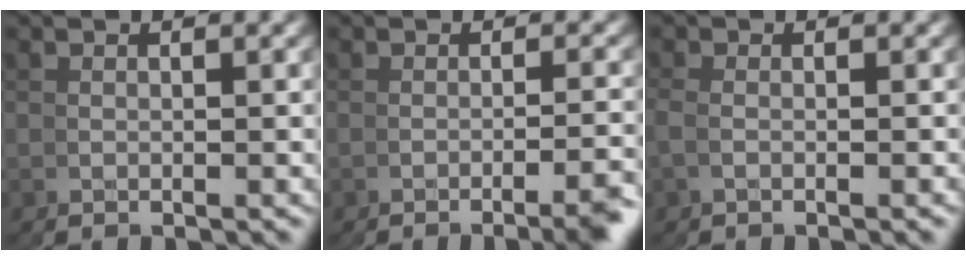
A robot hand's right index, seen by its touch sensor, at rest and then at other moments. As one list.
[{"total": 2.0, "force": [-1.4, -1.1, 0.8], "torque": [-0.006, 0.015, -0.031]}, {"total": 1.2, "force": [-0.3, -0.9, -0.7], "torque": [0.001, 0.007, -0.010]}]